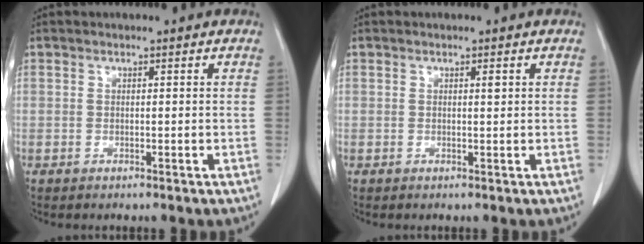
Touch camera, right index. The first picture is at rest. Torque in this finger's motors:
{"motor_torque": [0.07, -0.03, 0.02, 0.01]}